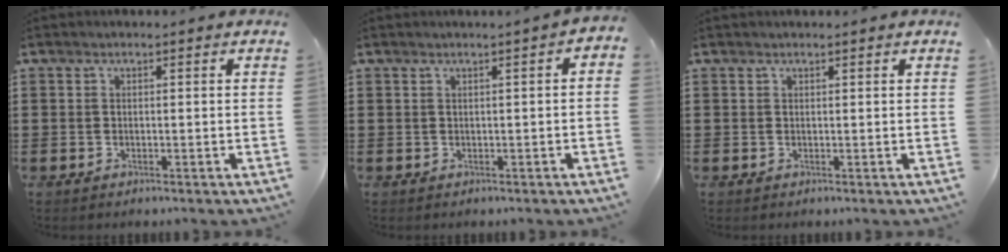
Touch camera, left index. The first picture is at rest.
{"total": 0.6, "force": [-0.1, 0.0, 0.6], "torque": [-0.010, -0.003, -0.001]}
{"total": 0.5, "force": [0.4, 0.2, -0.2], "torque": [0.002, 0.001, 0.008]}